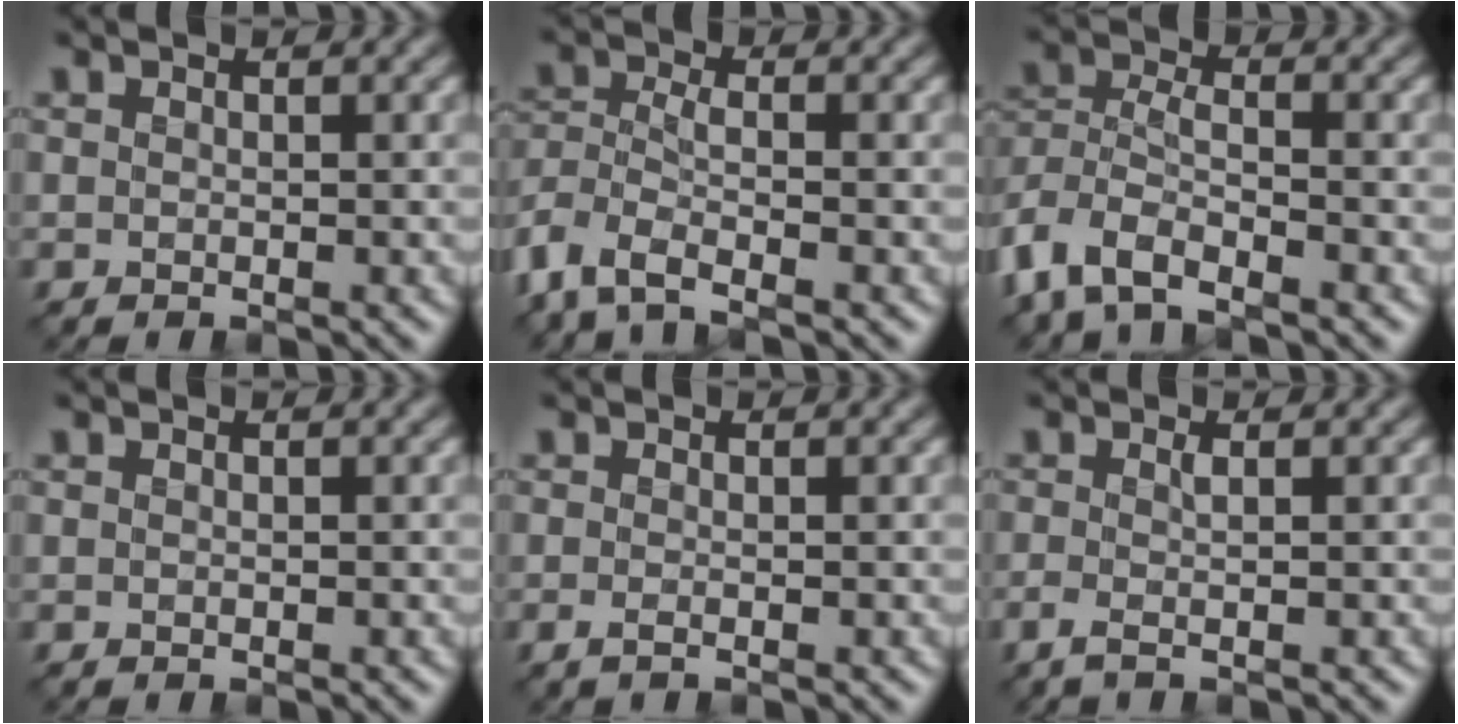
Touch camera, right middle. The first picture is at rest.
{"total": 4.9, "force": [-3.3, 1.8, 3.1], "torque": [-0.076, -0.008, -0.078]}
{"total": 6.5, "force": [-4.3, 2.8, 4.0], "torque": [-0.093, -0.008, -0.094]}
{"total": 0.0}
{"total": 1.0, "force": [-0.4, 0.2, 0.9], "torque": [-0.018, -0.004, -0.009]}
{"total": 1.7, "force": [-0.4, 0.4, 1.6], "torque": [-0.034, 0.000, -0.010]}